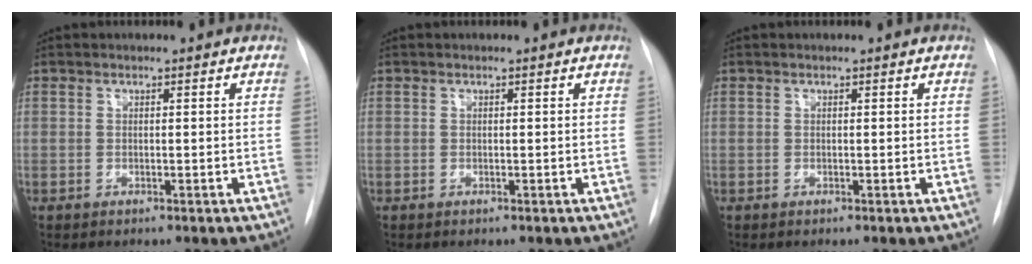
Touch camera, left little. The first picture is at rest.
{"total": 0.0}
{"total": 0.0}